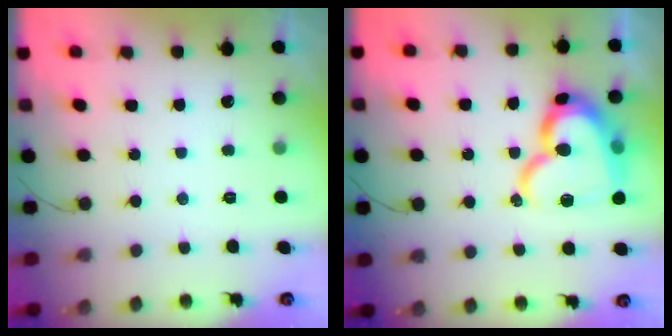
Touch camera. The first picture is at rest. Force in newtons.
{"total": 19.7, "press": 19.6, "slide": 1.8}